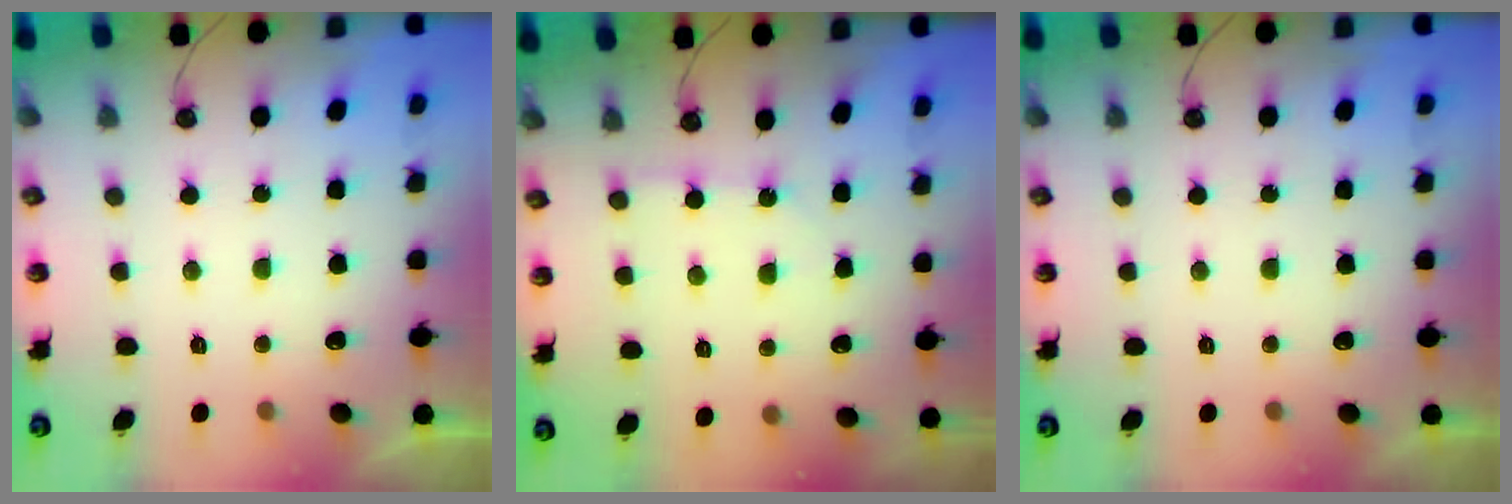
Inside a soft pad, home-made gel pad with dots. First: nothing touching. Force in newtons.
{"total": 3.7, "press": 3.6, "slide": 0.5}
{"total": 0.0}